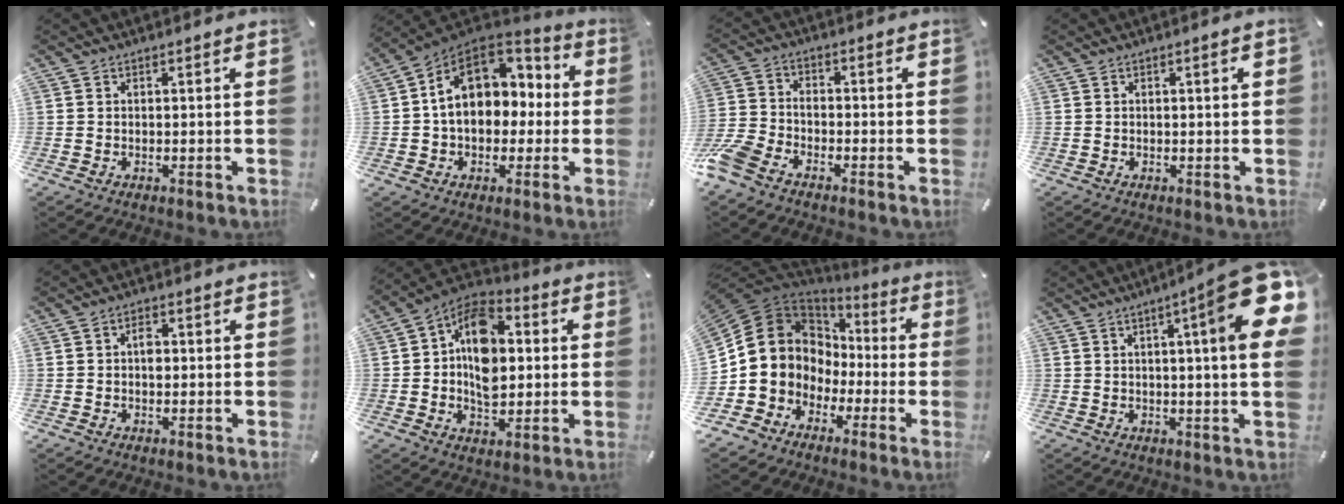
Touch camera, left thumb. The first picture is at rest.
{"total": 15.3, "force": [2.0, 11.9, 9.5], "torque": [-0.163, -0.002, 0.037]}
{"total": 7.6, "force": [-5.5, 3.6, 3.7], "torque": [-0.104, 0.010, -0.113]}
{"total": 1.6, "force": [0.2, 0.3, 1.6], "torque": [-0.029, 0.001, 0.003]}
{"total": 2.6, "force": [0.1, 1.7, 2.0], "torque": [-0.024, -0.002, -0.004]}
{"total": 13.6, "force": [0.4, 10.0, 9.2], "torque": [-0.162, 0.006, 0.007]}
{"total": 9.7, "force": [-0.6, 9.6, 1.0], "torque": [-0.044, -0.025, 0.001]}
{"total": 17.9, "force": [6.8, 1.8, 16.4], "torque": [-0.238, -0.042, 0.088]}